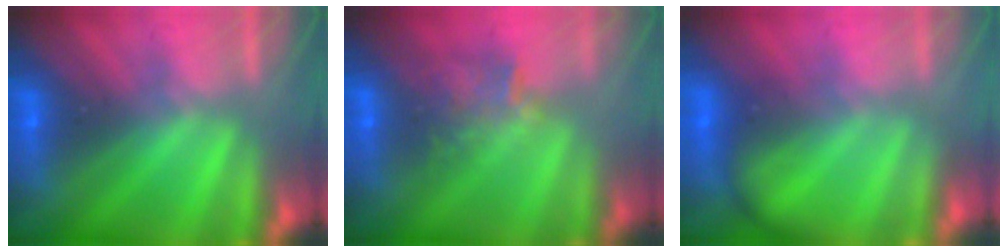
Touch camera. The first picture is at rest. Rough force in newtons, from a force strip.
{"total": 3.9}
{"total": 2.2}